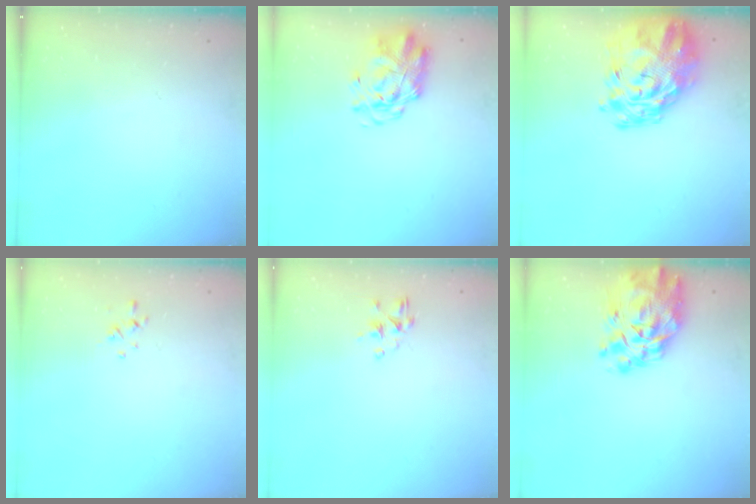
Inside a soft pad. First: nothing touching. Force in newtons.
{"total": 2.9, "press": 2.8, "slide": 0.7}
{"total": 15.0, "press": 14.1, "slide": 5.2}
{"total": 0.6, "press": 0.4, "slide": 0.5}
{"total": 2.8, "press": 2.7, "slide": 0.7}
{"total": 14.4, "press": 13.3, "slide": 5.5}